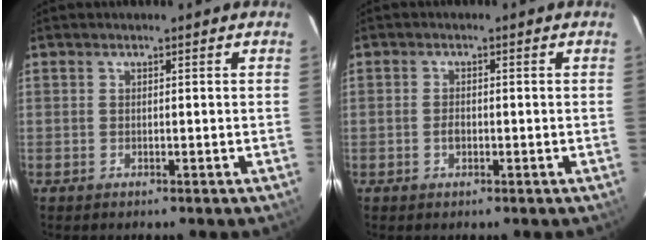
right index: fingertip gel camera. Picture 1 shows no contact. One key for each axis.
{"total": 1.8, "fx": -0.5, "fy": 1.2, "fz": 1.2, "tx": -0.024, "ty": 0.003, "tz": -0.010}